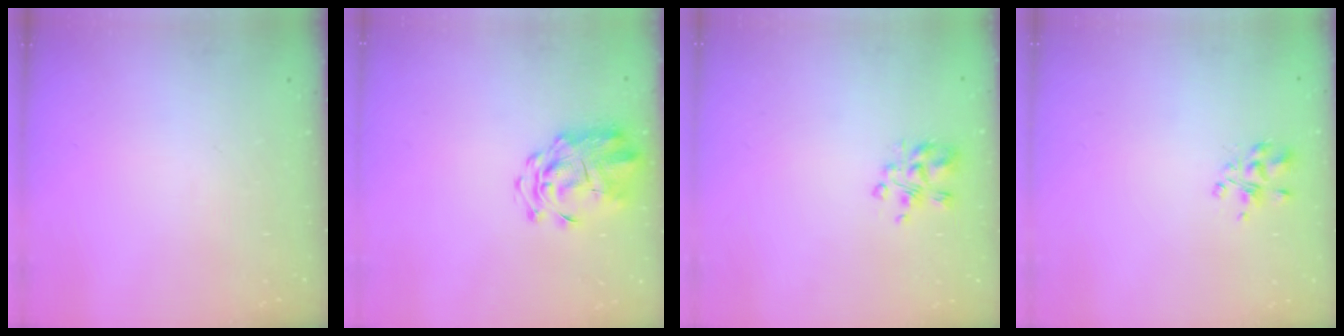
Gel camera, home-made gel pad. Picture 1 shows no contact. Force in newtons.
{"total": 3.6, "press": 3.3, "slide": 1.4}
{"total": 4.9, "press": 4.8, "slide": 1.0}
{"total": 3.2, "press": 3.2, "slide": 0.4}